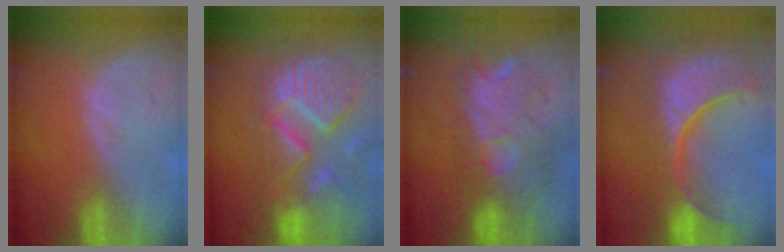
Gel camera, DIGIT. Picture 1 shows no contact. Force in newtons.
{"total": 13.5, "press": 11.4, "slide": 7.2}
{"total": 11.3, "press": 10.5, "slide": 4.2}
{"total": 15.4, "press": 12.2, "slide": 9.5}